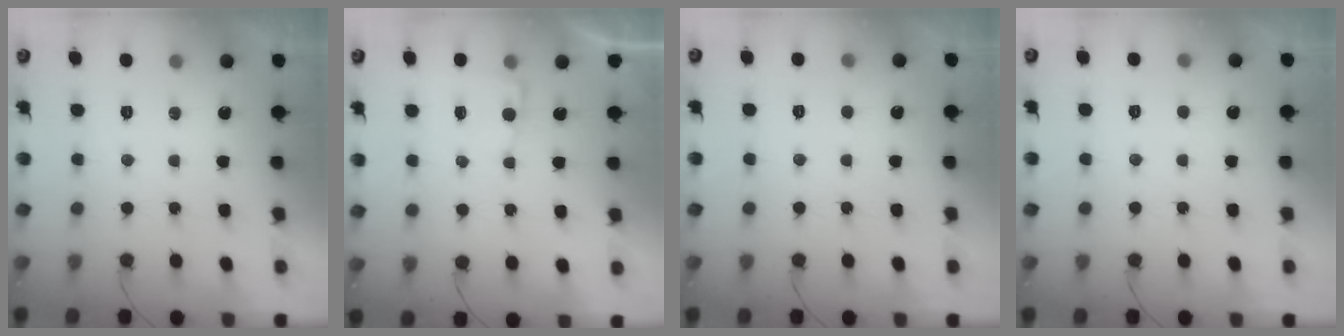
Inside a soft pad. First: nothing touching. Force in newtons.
{"total": 2.1, "press": 2.1, "slide": 0.3}
{"total": 2.2, "press": 2.2, "slide": 0.2}
{"total": 2.2, "press": 2.2, "slide": 0.2}